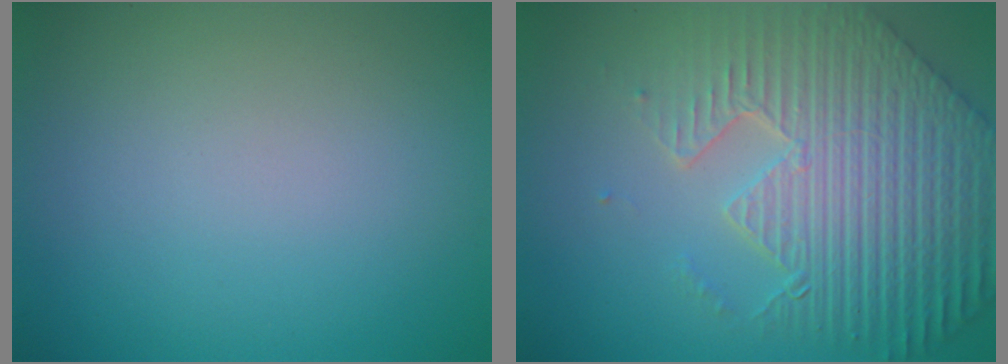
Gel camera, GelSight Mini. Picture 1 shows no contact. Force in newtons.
{"total": 9.3, "press": 6.5, "slide": 6.6}